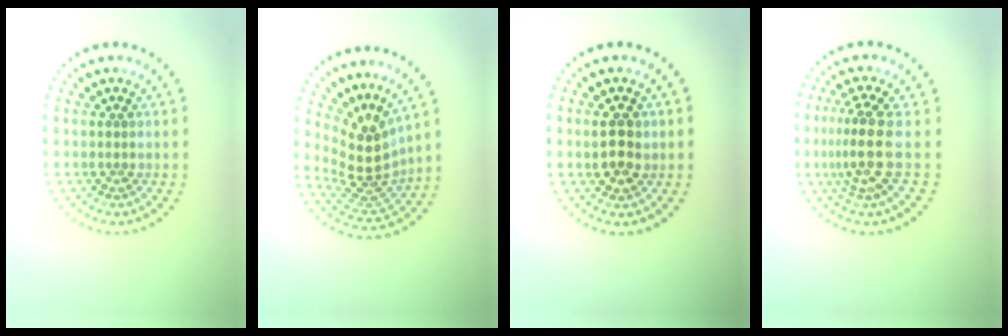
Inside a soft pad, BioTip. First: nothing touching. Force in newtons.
{"total": 4.2, "press": 2.9, "slide": 3.0}
{"total": 2.7, "press": 2.7, "slide": 0.5}
{"total": 3.5, "press": 2.6, "slide": 2.4}